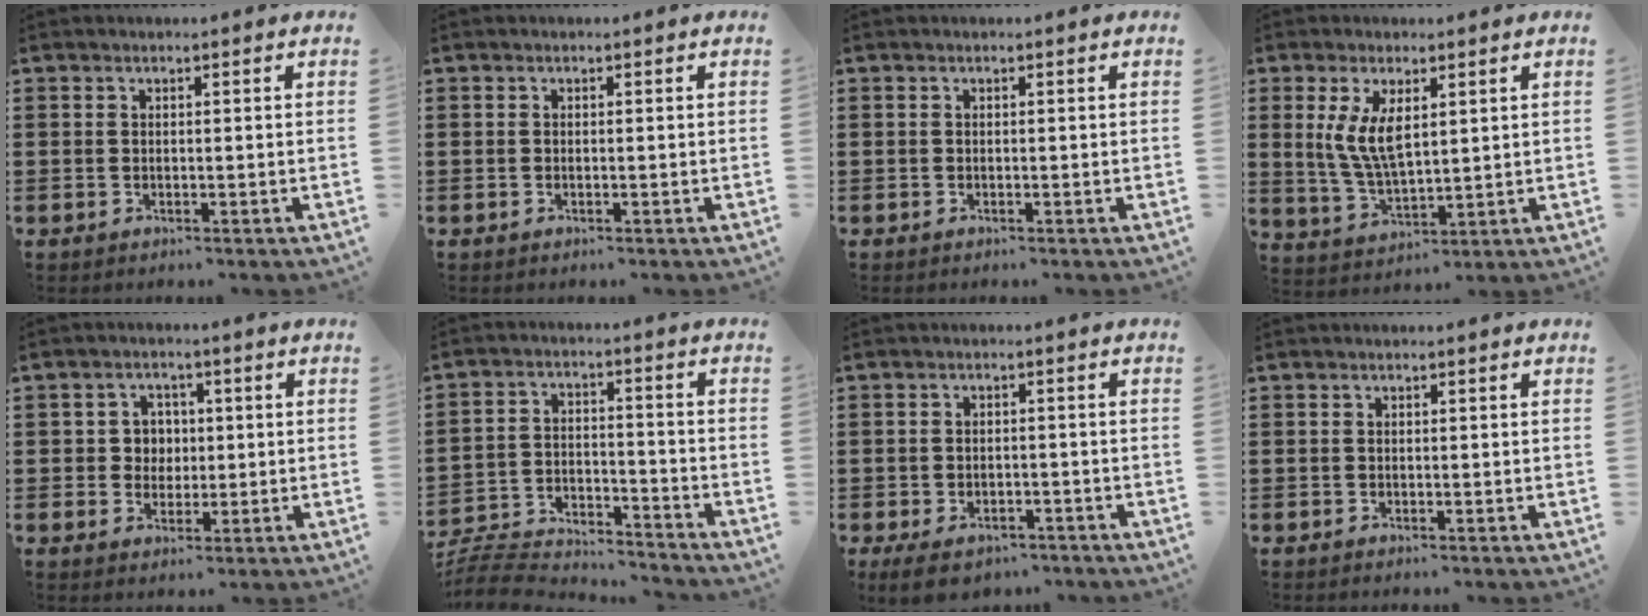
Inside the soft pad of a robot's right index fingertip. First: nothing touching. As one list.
[{"total": 0.0}, {"total": 0.0}, {"total": 6.8, "force": [1.8, 3.0, 5.8], "torque": [-0.125, 0.003, 0.032]}, {"total": 3.8, "force": [0.2, 3.6, 1.2], "torque": [-0.039, 0.012, -0.001]}, {"total": 6.5, "force": [-6.4, 1.0, 1.2], "torque": [-0.043, 0.001, -0.132]}, {"total": 3.3, "force": [-2.8, 1.1, 1.3], "torque": [-0.028, 0.004, -0.057]}, {"total": 0.0}]